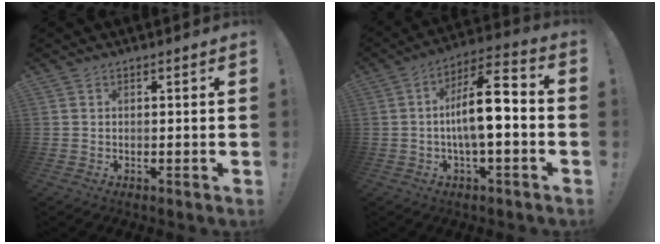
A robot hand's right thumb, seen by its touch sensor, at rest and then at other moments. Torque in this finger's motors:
{"motor_torque": [-0.09, 0.48, 0.93, 0.09, 0.16]}